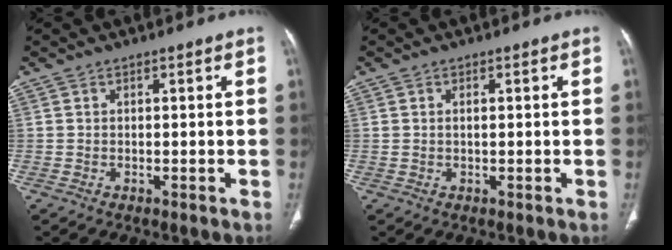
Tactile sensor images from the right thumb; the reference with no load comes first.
{"total": 0.9, "force": [0.2, 0.4, 0.8], "torque": [-0.020, 0.003, 0.005]}